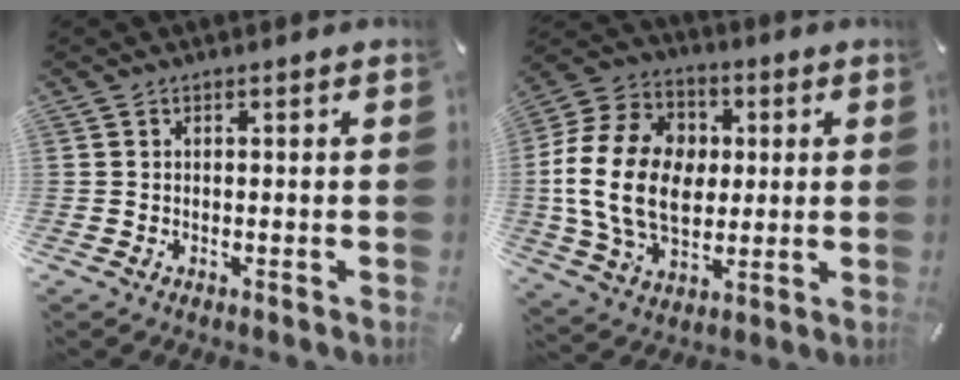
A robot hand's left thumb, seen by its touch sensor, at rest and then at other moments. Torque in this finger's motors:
{"motor_torque": [0.31, 2.18, 2.77, 0.00, 0.25]}